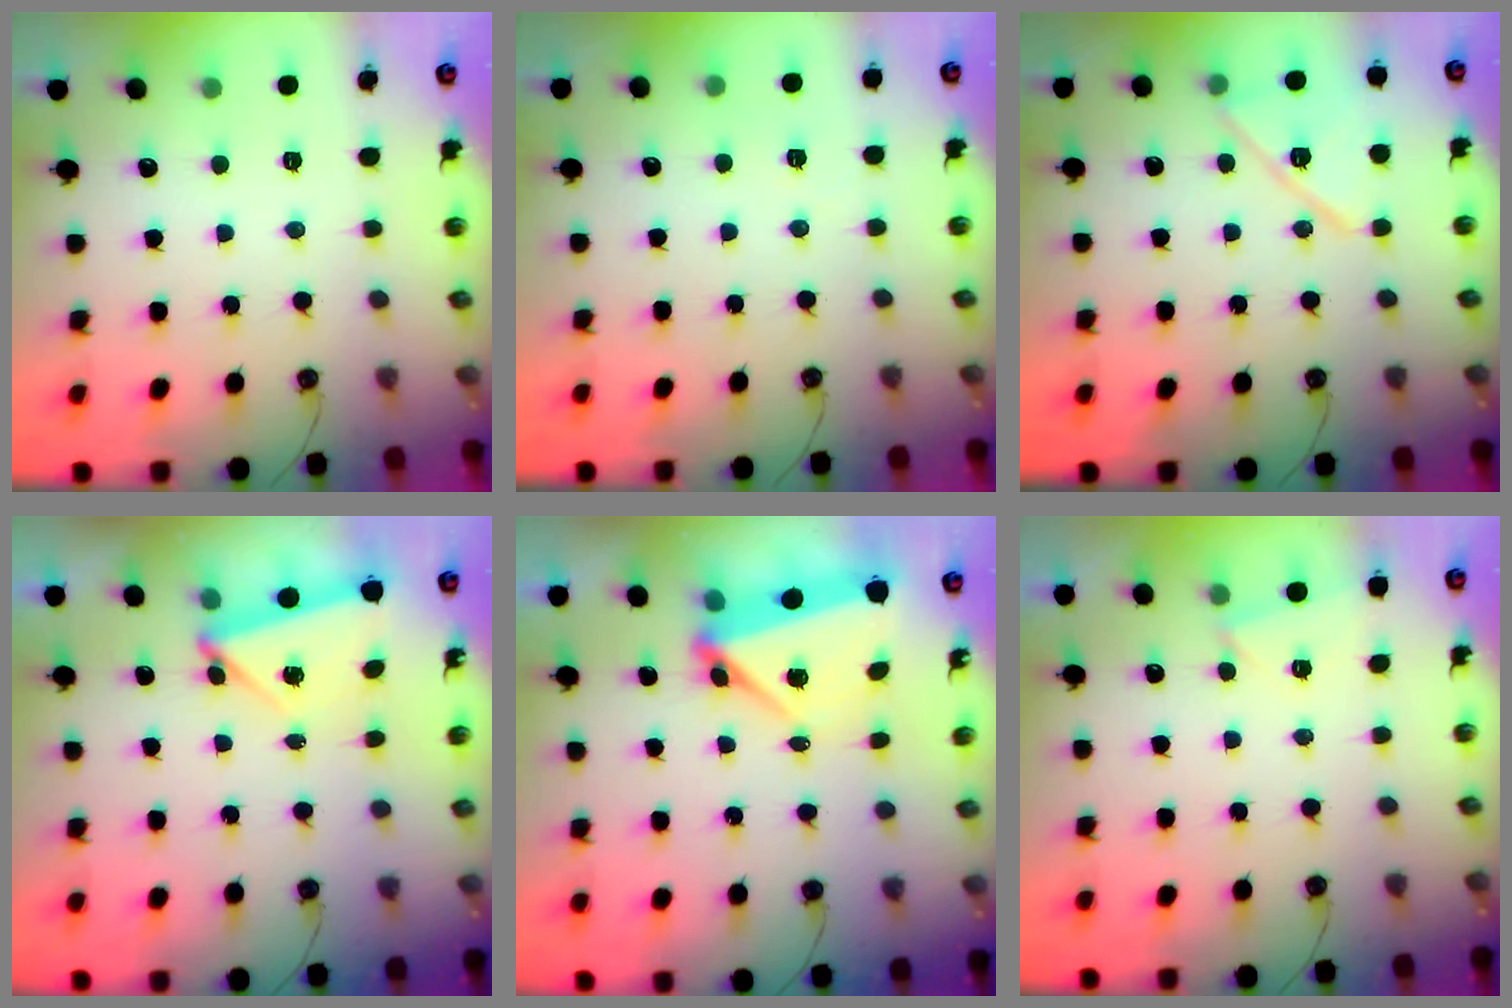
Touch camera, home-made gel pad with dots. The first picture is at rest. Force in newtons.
{"total": 2.2, "press": 2.1, "slide": 0.7}
{"total": 13.4, "press": 13.4, "slide": 0.7}
{"total": 5.7, "press": 5.6, "slide": 0.7}
{"total": 6.3, "press": 6.0, "slide": 1.9}
{"total": 3.9, "press": 2.9, "slide": 2.6}